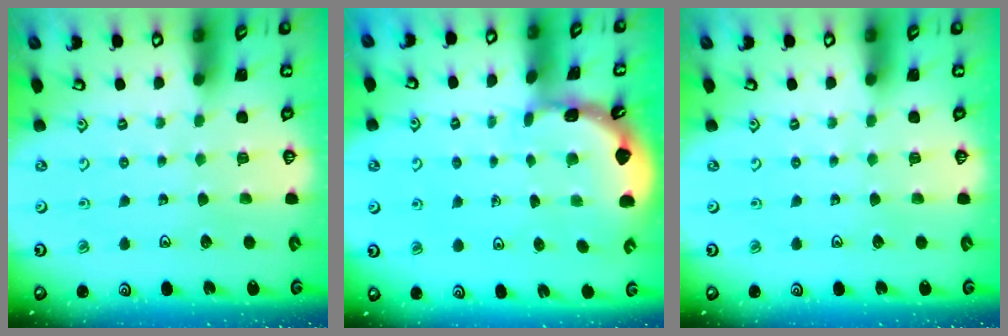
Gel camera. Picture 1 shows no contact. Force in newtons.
{"total": 1.7, "press": 1.7, "slide": 0.1}
{"total": 0.0}